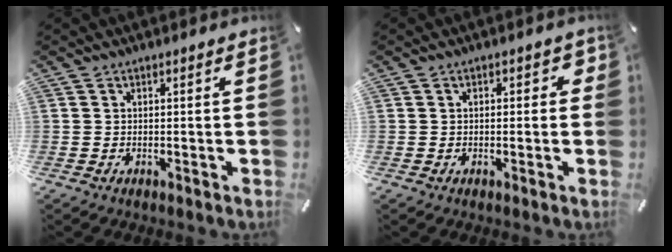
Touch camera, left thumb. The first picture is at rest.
{"total": 1.6, "force": [-0.2, 1.2, 1.1], "torque": [-0.012, 0.005, -0.007]}